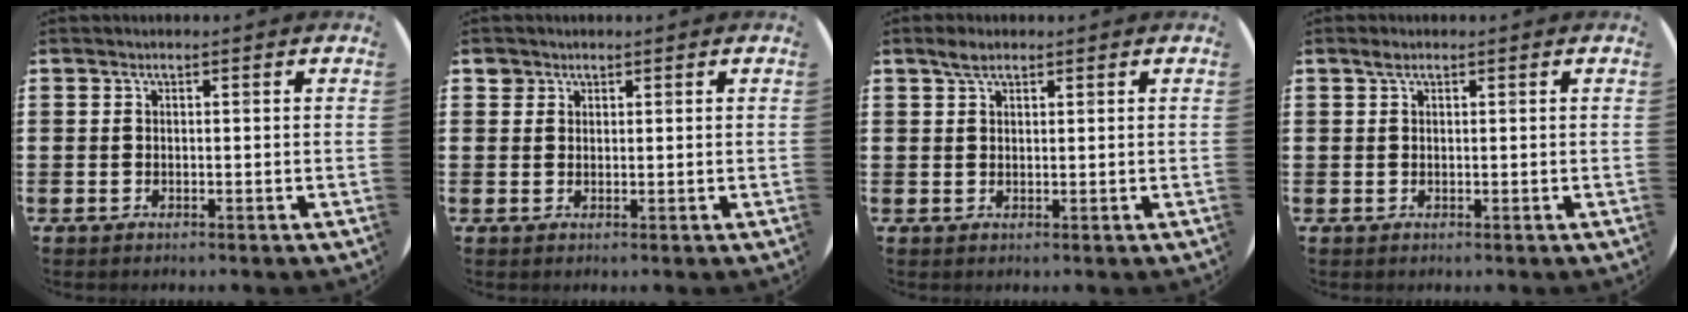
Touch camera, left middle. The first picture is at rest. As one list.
[{"total": 1.4, "force": [1.1, 0.8, -0.1], "torque": [0.008, -0.001, 0.021]}, {"total": 2.3, "force": [1.7, 1.0, 1.1], "torque": [-0.015, 0.003, 0.030]}, {"total": 0.8, "force": [0.5, 0.5, 0.4], "torque": [-0.002, 0.001, 0.008]}]